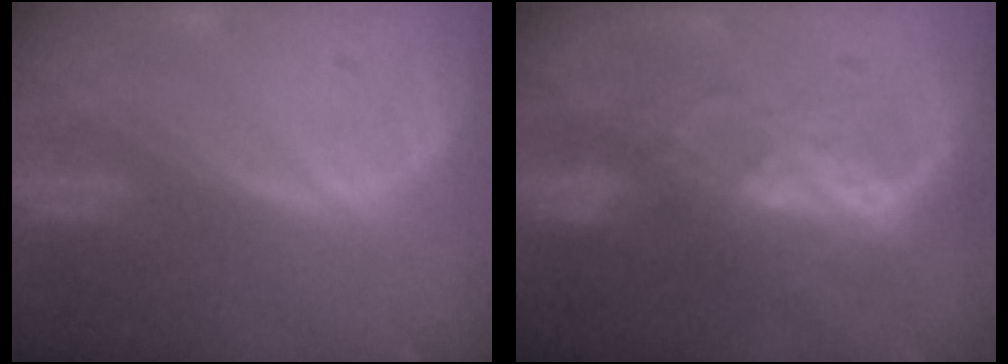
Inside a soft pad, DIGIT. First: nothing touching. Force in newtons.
{"total": 6.7, "press": 6.0, "slide": 2.9}